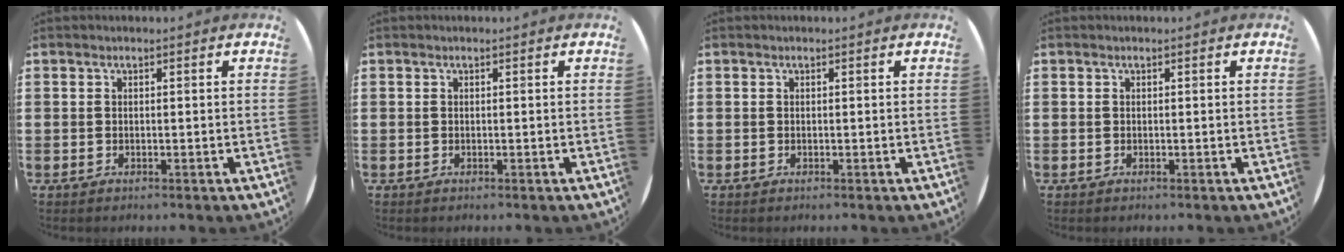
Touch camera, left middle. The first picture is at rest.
{"total": 0.0}
{"total": 0.0}
{"total": 0.0}